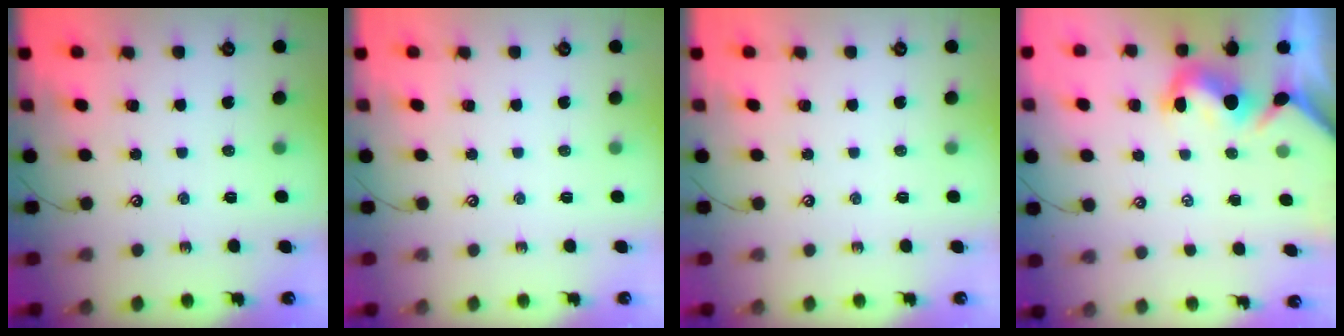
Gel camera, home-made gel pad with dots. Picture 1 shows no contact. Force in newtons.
{"total": 0.0}
{"total": 0.0}
{"total": 1.5, "press": 1.2, "slide": 0.9}